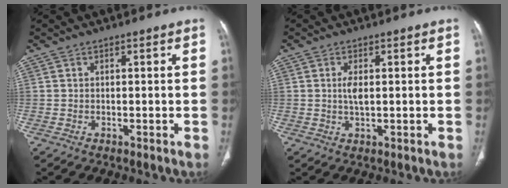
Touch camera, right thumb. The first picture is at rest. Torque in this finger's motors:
{"motor_torque": [1.37, 1.31, 0.52, -0.27, 0.03]}